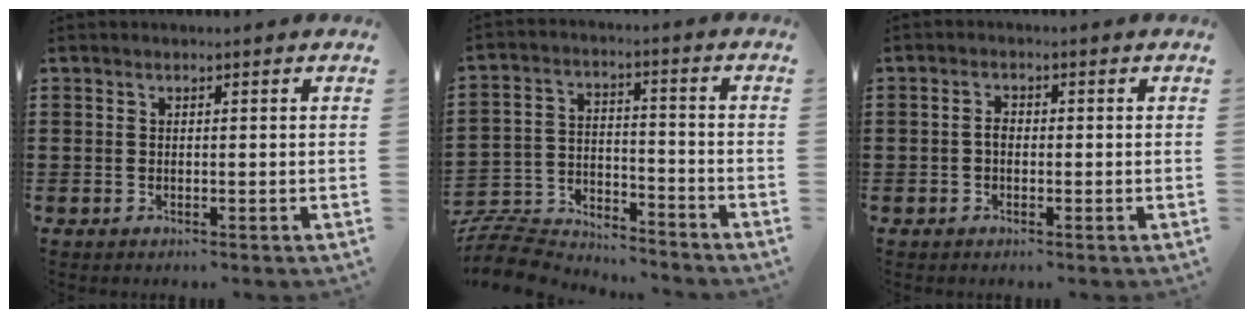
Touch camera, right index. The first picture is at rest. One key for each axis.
{"total": 8.6, "fx": -8.3, "fy": 1.7, "fz": 1.3, "tx": -0.042, "ty": 0.013, "tz": -0.170}
{"total": 1.8, "fx": -0.4, "fy": 1.1, "fz": 1.3, "tx": -0.033, "ty": 0.001, "tz": -0.011}